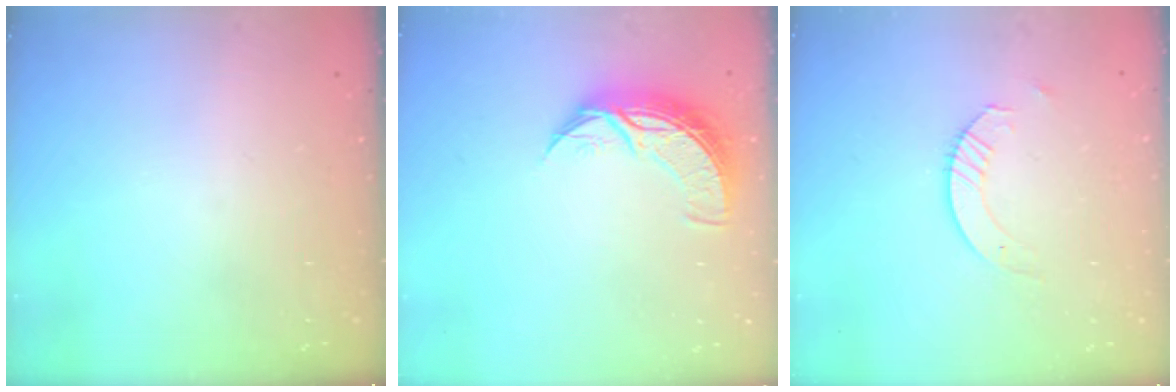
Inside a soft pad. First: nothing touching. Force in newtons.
{"total": 9.0, "press": 9.0, "slide": 0.6}
{"total": 4.1, "press": 4.1, "slide": 0.4}